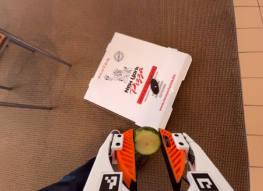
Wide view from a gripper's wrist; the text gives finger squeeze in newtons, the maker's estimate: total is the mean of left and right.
{"total": 7.2, "left": 7.2, "right": 7.3}